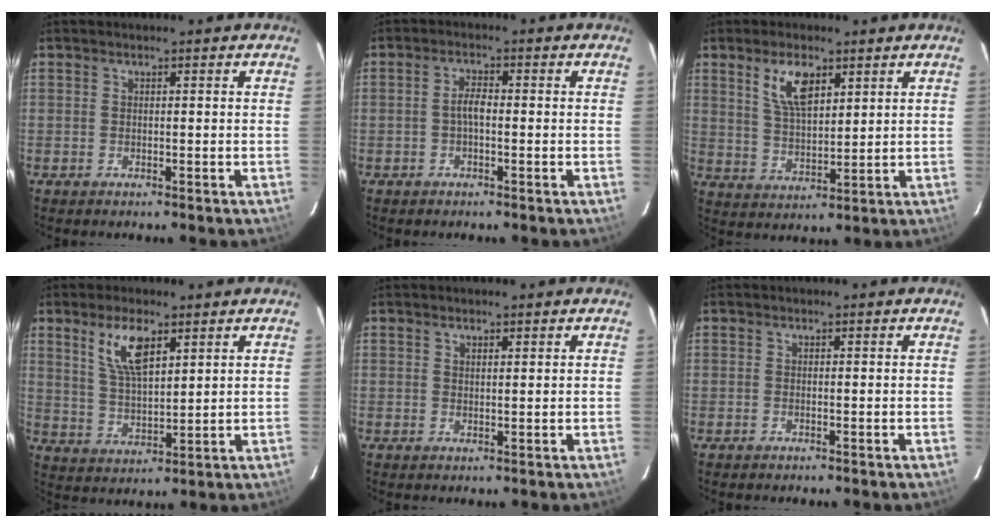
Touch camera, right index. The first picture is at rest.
{"total": 2.5, "force": [-0.5, 0.9, 2.3], "torque": [-0.046, 0.008, -0.010]}
{"total": 7.9, "force": [4.1, 3.6, 5.7], "torque": [-0.107, 0.006, 0.084]}
{"total": 8.5, "force": [4.5, 3.3, 6.4], "torque": [-0.120, 0.003, 0.095]}
{"total": 1.3, "force": [1.1, 0.3, 0.7], "torque": [-0.011, 0.000, 0.018]}
{"total": 0.0}